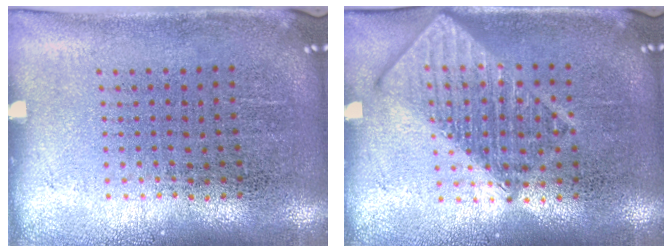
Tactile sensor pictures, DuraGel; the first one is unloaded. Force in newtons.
{"total": 2.8, "press": 2.8, "slide": 0.4}